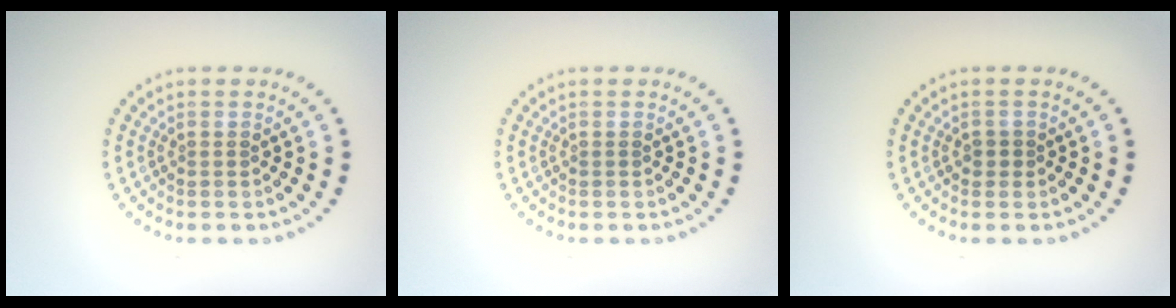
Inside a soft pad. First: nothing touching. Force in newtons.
{"total": 0.0}
{"total": 0.9, "press": 0.9, "slide": 0.4}